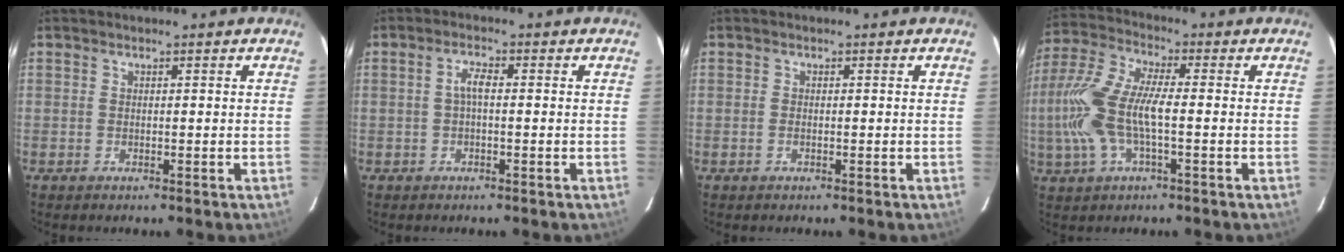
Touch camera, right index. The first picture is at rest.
{"total": 2.3, "force": [-0.2, 0.6, 2.2], "torque": [-0.045, 0.009, -0.004]}
{"total": 0.6, "force": [-0.3, 0.3, 0.4], "torque": [-0.009, 0.000, -0.006]}
{"total": 13.8, "force": [-1.9, 4.8, 12.8], "torque": [-0.275, 0.004, -0.039]}